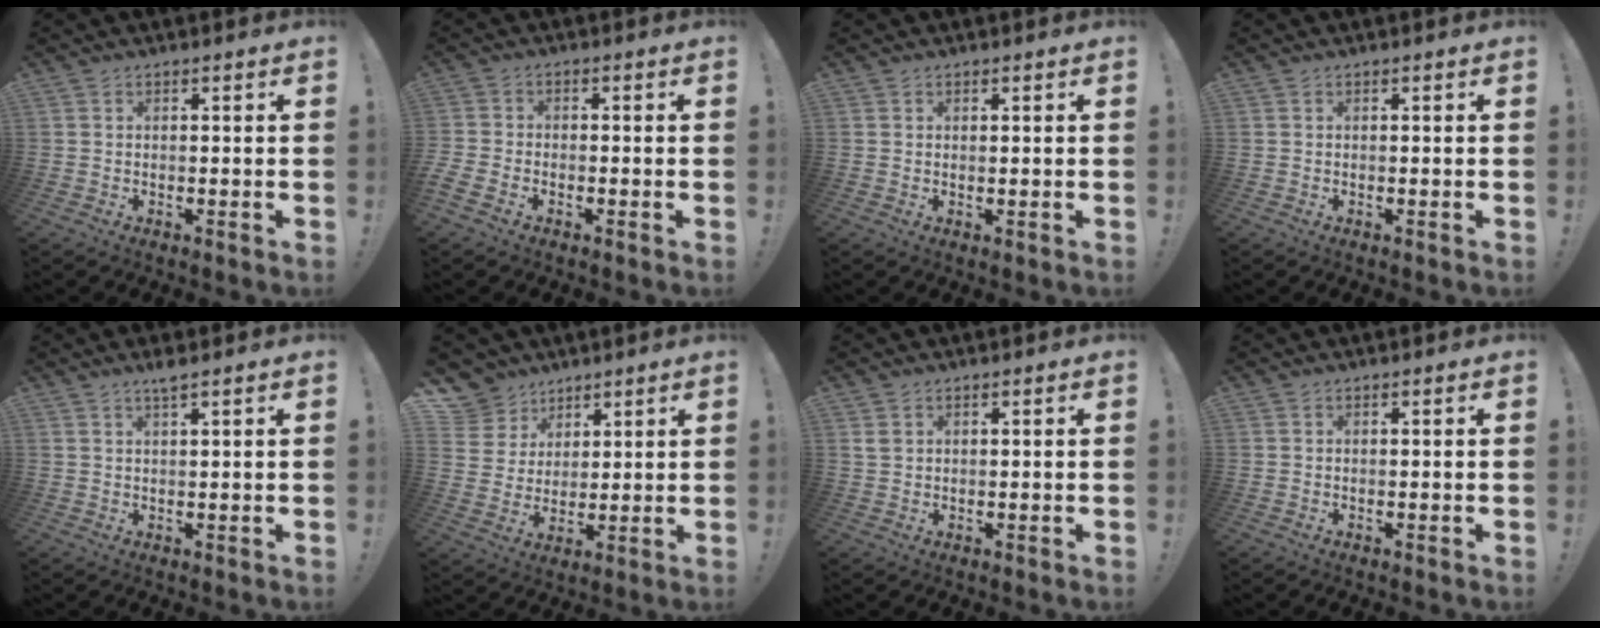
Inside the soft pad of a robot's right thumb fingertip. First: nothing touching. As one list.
[{"total": 2.9, "force": [-1.8, 1.7, 1.5], "torque": [-0.049, 0.000, -0.036]}, {"total": 0.5, "force": [0.5, 0.2, 0.0], "torque": [0.000, 0.000, 0.010]}, {"total": 0.0}, {"total": 2.2, "force": [1.8, -0.4, 1.2], "torque": [-0.020, -0.011, 0.030]}, {"total": 8.7, "force": [5.8, 6.4, 0.8], "torque": [-0.022, -0.049, 0.118]}, {"total": 1.5, "force": [0.8, 1.2, 0.6], "torque": [-0.006, -0.002, 0.014]}, {"total": 0.0}]